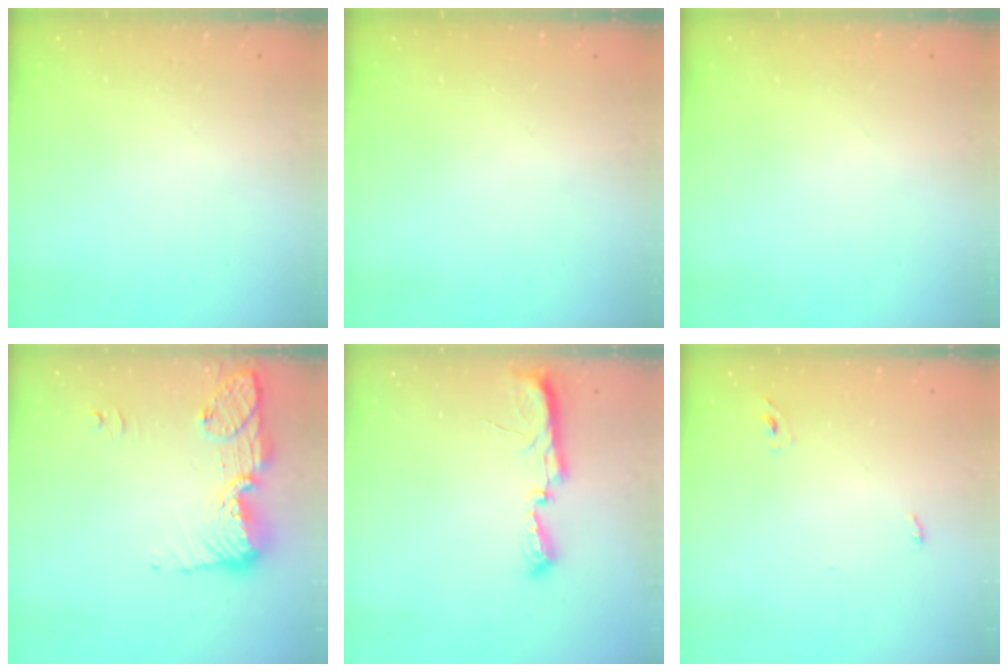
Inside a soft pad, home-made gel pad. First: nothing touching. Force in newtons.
{"total": 0.0}
{"total": 0.0}
{"total": 14.5, "press": 14.3, "slide": 2.9}
{"total": 7.4, "press": 7.4, "slide": 0.7}
{"total": 2.9, "press": 2.7, "slide": 1.0}